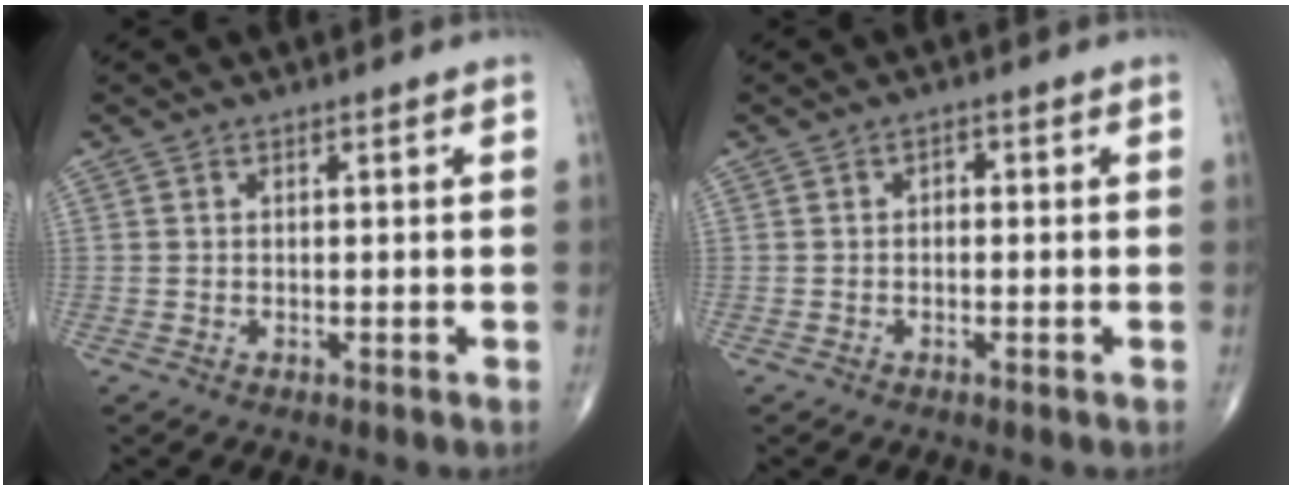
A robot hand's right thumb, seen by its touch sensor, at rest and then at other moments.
{"total": 1.1, "force": [-0.1, 0.8, 0.7], "torque": [-0.003, 0.005, -0.007]}